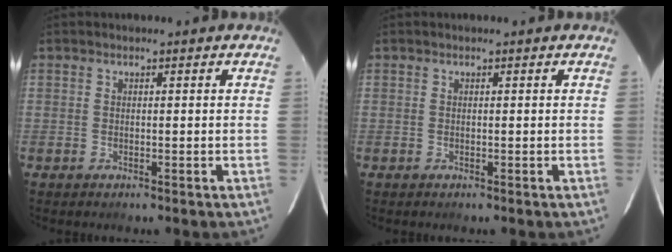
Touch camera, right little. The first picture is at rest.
{"total": 0.0}